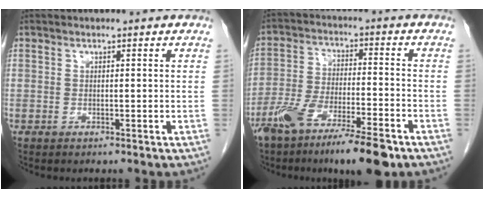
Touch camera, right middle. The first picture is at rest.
{"total": 13.7, "force": [-9.2, 2.3, 9.9], "torque": [-0.182, -0.023, -0.159]}